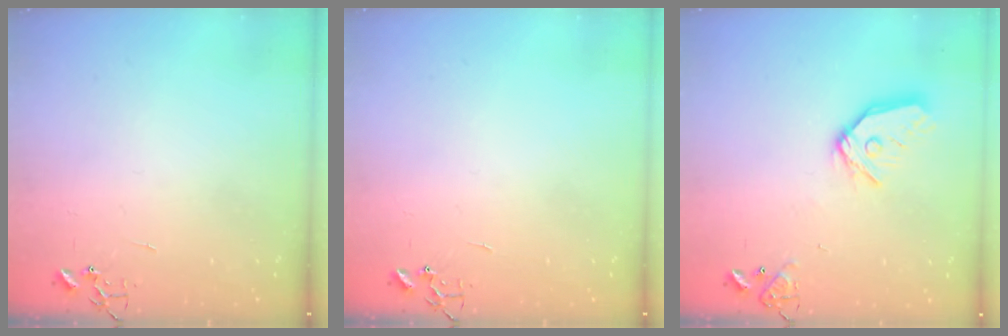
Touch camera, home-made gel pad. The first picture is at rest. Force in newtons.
{"total": 0.0}
{"total": 13.7, "press": 13.6, "slide": 1.7}